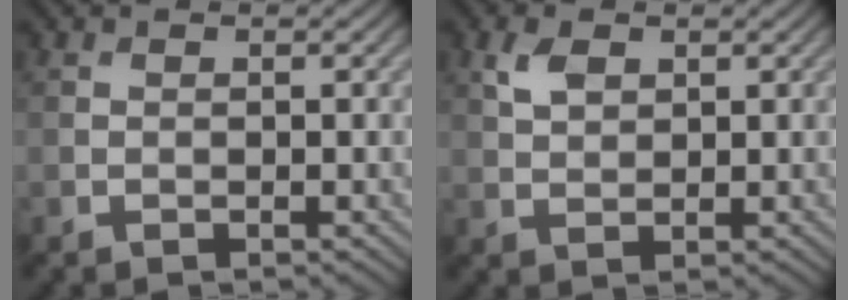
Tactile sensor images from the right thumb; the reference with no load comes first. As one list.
[{"total": 2.9, "force": [1.4, 1.7, 1.9], "torque": [-0.046, 0.003, 0.028]}]